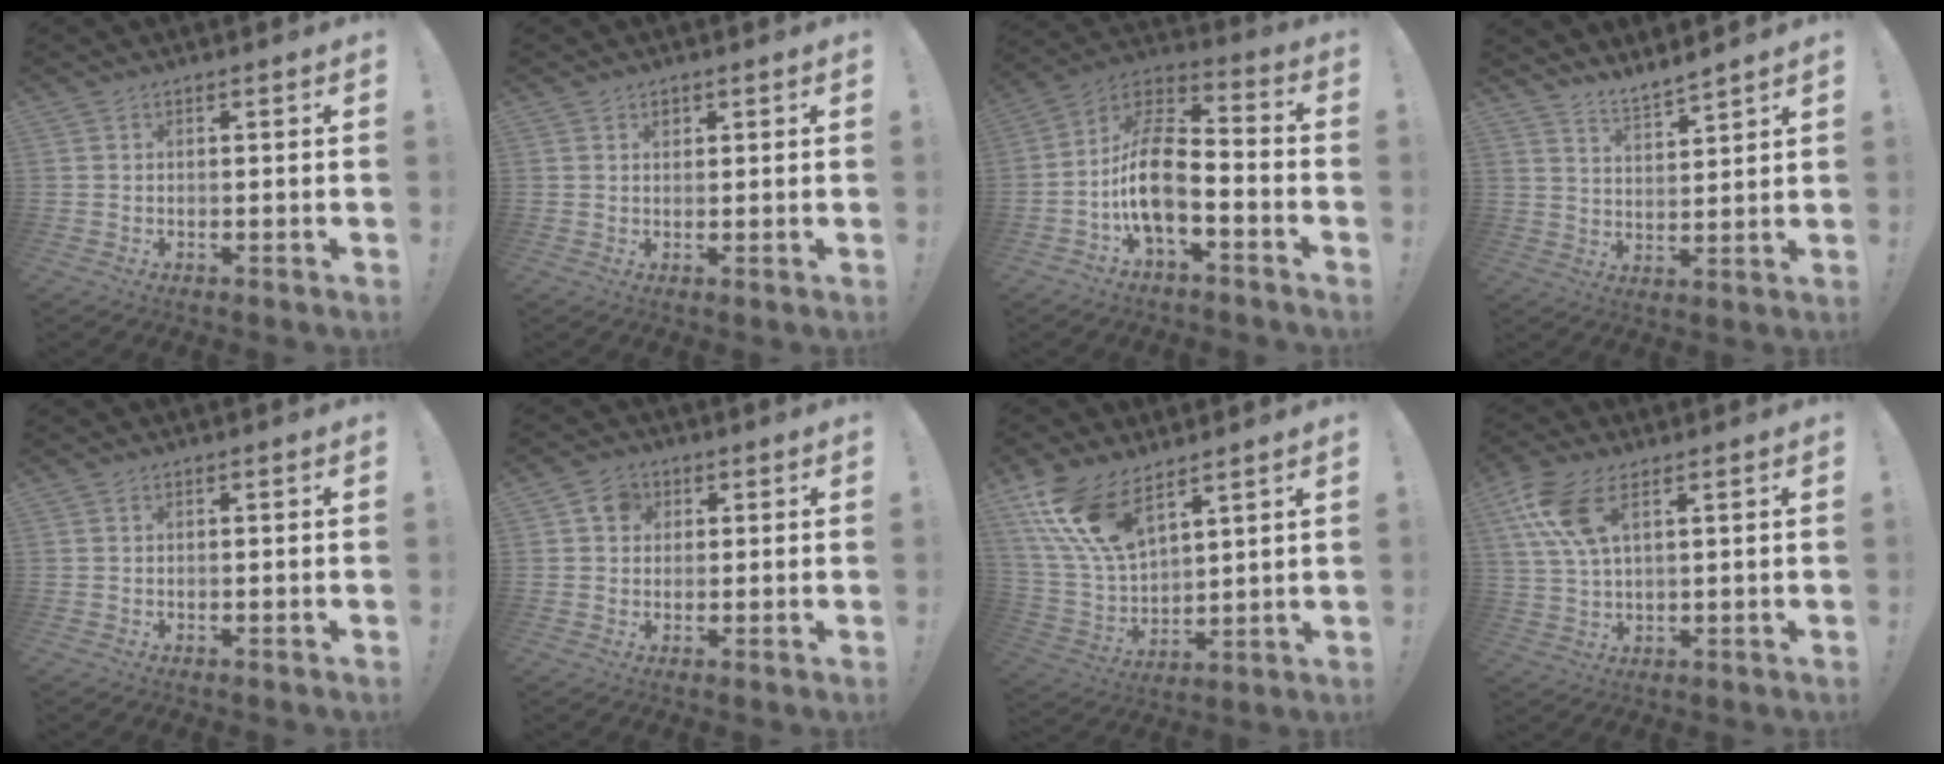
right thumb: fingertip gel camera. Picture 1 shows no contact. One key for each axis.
{"total": 1.5, "fx": 0.9, "fy": 1.1, "fz": 0.4, "tx": 0.005, "ty": -0.004, "tz": 0.013}
{"total": 14.1, "fx": -4.8, "fy": 6.8, "fz": 11.4, "tx": -0.235, "ty": 0.020, "tz": -0.082}
{"total": 5.4, "fx": 5.2, "fy": 0.4, "fz": 1.5, "tx": -0.030, "ty": -0.042, "tz": 0.095}
{"total": 0.0}
{"total": 5.5, "fx": 1.9, "fy": 4.6, "fz": 2.3, "tx": -0.038, "ty": 0.006, "tz": 0.036}
{"total": 16.0, "fx": 10.5, "fy": 7.4, "fz": 9.6, "tx": -0.213, "ty": -0.060, "tz": 0.199}
{"total": 10.7, "fx": 5.1, "fy": 4.8, "fz": 8.0, "tx": -0.159, "ty": -0.014, "tz": 0.096}